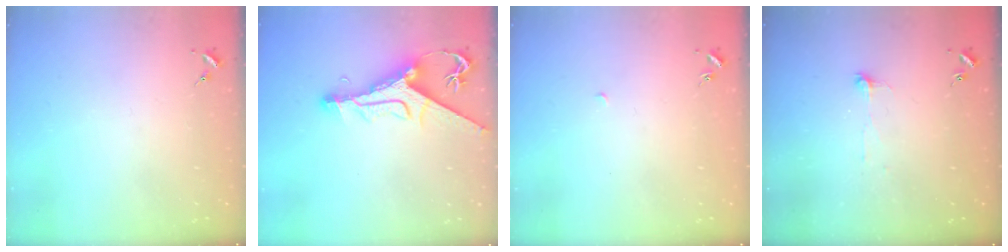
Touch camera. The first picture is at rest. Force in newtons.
{"total": 12.4, "press": 12.4, "slide": 1.3}
{"total": 2.1, "press": 2.1, "slide": 0.1}
{"total": 4.7, "press": 4.6, "slide": 0.3}